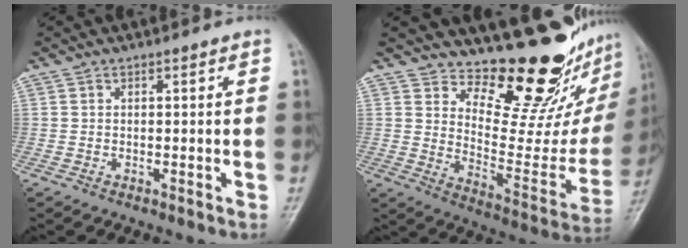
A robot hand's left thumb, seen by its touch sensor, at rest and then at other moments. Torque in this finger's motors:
{"motor_torque": [0.49, 0.07, -0.36, -0.39, 0.10]}